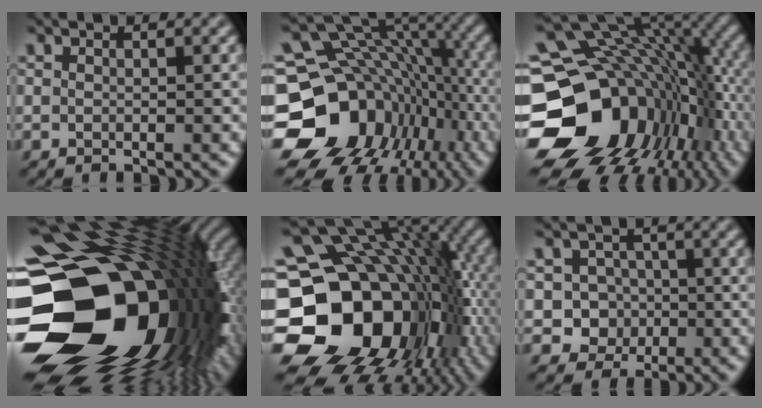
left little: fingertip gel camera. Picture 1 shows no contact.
{"total": 17.8, "force": [-4.4, 14.5, 9.4], "torque": [-0.185, -0.015, -0.047]}
{"total": 19.6, "force": [-4.2, 15.2, 11.6], "torque": [-0.226, -0.019, -0.049]}
{"total": 21.8, "force": [-4.4, 14.7, 15.5], "torque": [-0.306, -0.048, -0.059]}
{"total": 20.1, "force": [-3.6, 15.3, 12.5], "torque": [-0.248, -0.011, -0.051]}
{"total": 5.0, "force": [-1.3, 4.7, 1.4], "torque": [-0.004, 0.012, -0.045]}